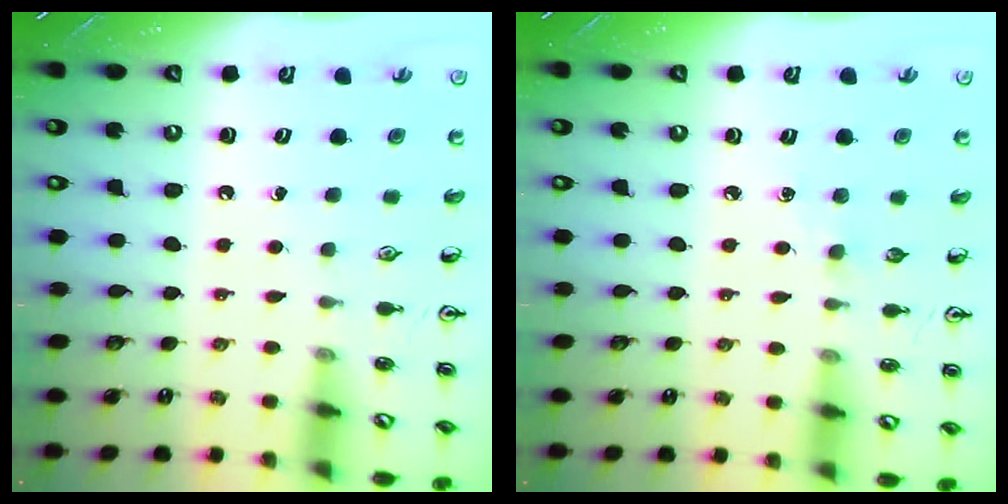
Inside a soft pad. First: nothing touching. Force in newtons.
{"total": 2.9, "press": 2.9, "slide": 0.4}